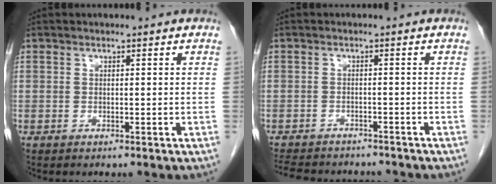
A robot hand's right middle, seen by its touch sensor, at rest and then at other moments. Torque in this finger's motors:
{"motor_torque": [0.81, -0.81, 0.08, 0.05]}